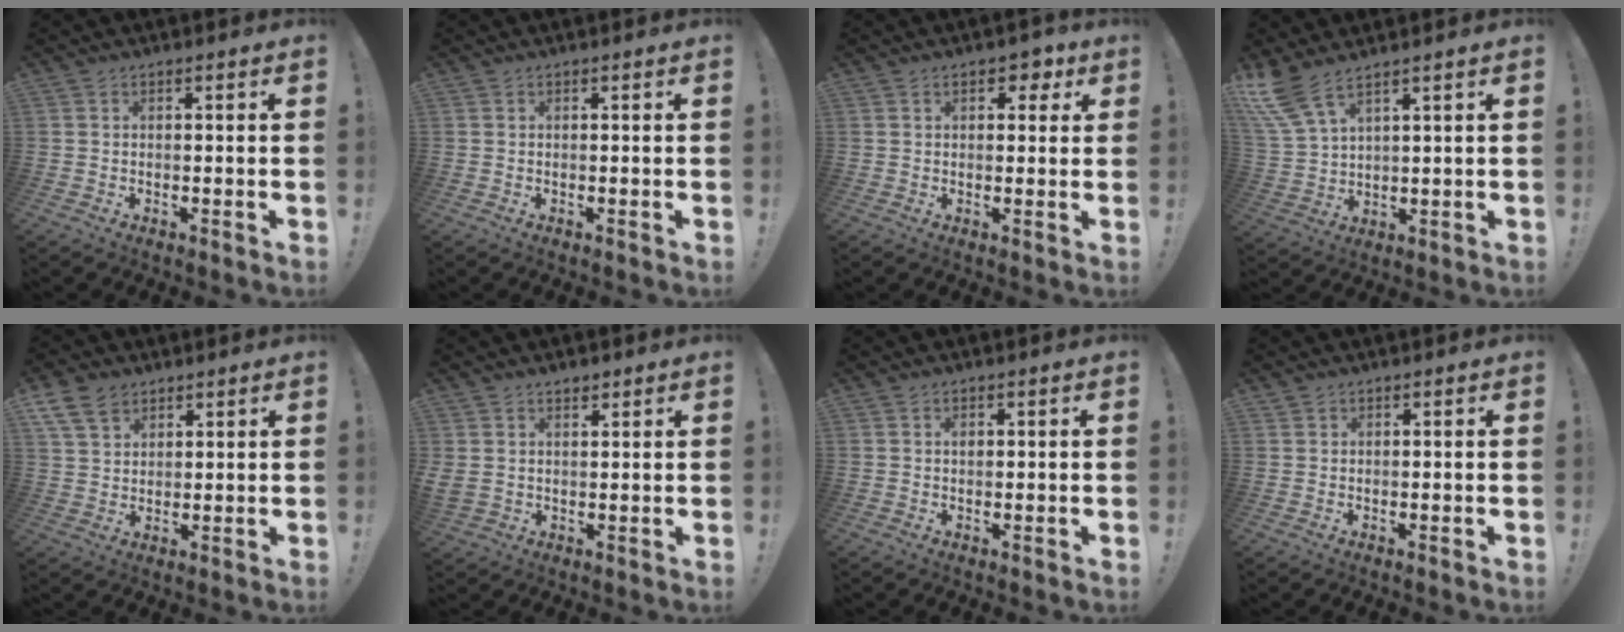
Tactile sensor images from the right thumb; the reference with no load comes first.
{"total": 0.0}
{"total": 4.9, "force": [2.3, 2.9, 3.2], "torque": [-0.035, -0.004, 0.036]}
{"total": 8.3, "force": [6.1, 2.1, 5.2], "torque": [-0.113, -0.026, 0.122]}
{"total": 8.3, "force": [5.3, 5.4, 3.6], "torque": [-0.064, -0.022, 0.108]}
{"total": 3.9, "force": [2.2, 2.8, 1.4], "torque": [-0.010, -0.012, 0.041]}
{"total": 0.8, "force": [0.2, 0.5, 0.6], "torque": [-0.013, 0.002, 0.004]}
{"total": 0.5, "force": [0.5, 0.2, 0.0], "torque": [0.006, -0.004, 0.008]}